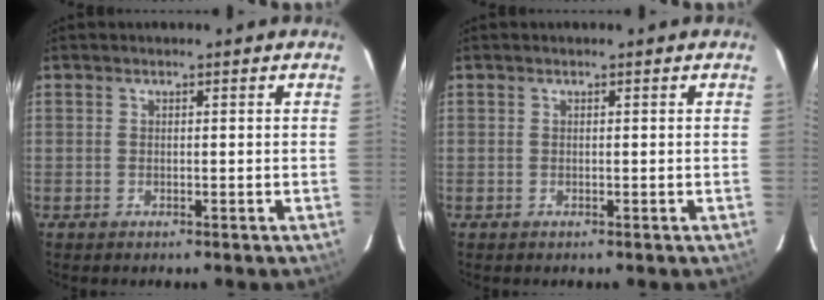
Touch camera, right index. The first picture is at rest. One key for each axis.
{"total": 0.0}